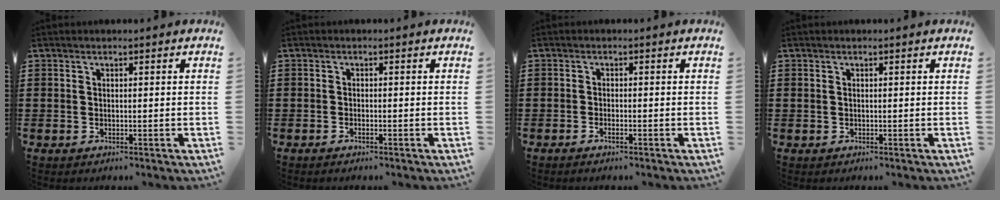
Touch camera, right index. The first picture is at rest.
{"total": 0.7, "force": [-0.6, 0.1, 0.4], "torque": [-0.011, -0.004, -0.011]}
{"total": 1.0, "force": [-0.7, 0.1, 0.6], "torque": [-0.014, -0.005, -0.013]}
{"total": 0.0}